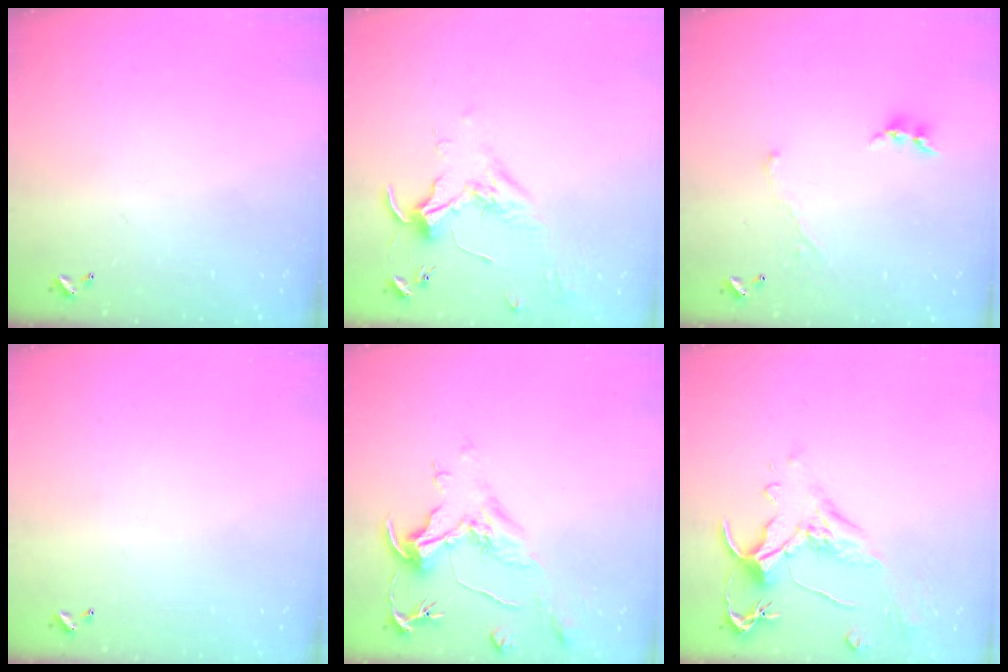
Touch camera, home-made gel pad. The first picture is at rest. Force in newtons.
{"total": 1.7, "press": 1.7, "slide": 0.4}
{"total": 1.3, "press": 1.2, "slide": 0.5}
{"total": 0.0}
{"total": 2.0, "press": 1.5, "slide": 1.3}
{"total": 1.6, "press": 1.1, "slide": 1.2}